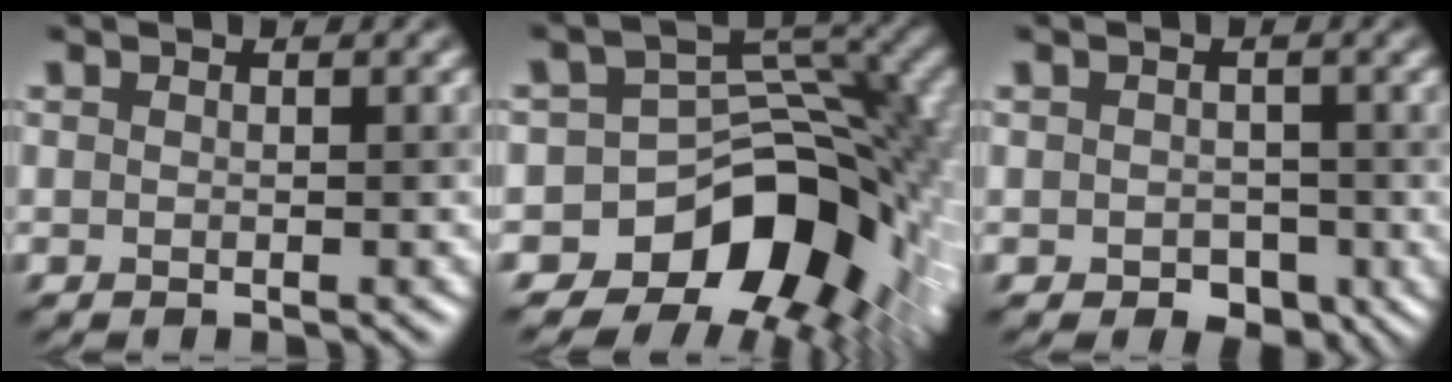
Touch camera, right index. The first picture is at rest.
{"total": 11.3, "force": [-5.0, 8.0, 6.3], "torque": [-0.066, 0.011, -0.086]}
{"total": 2.0, "force": [-0.6, 1.6, 1.0], "torque": [-0.014, -0.007, -0.012]}